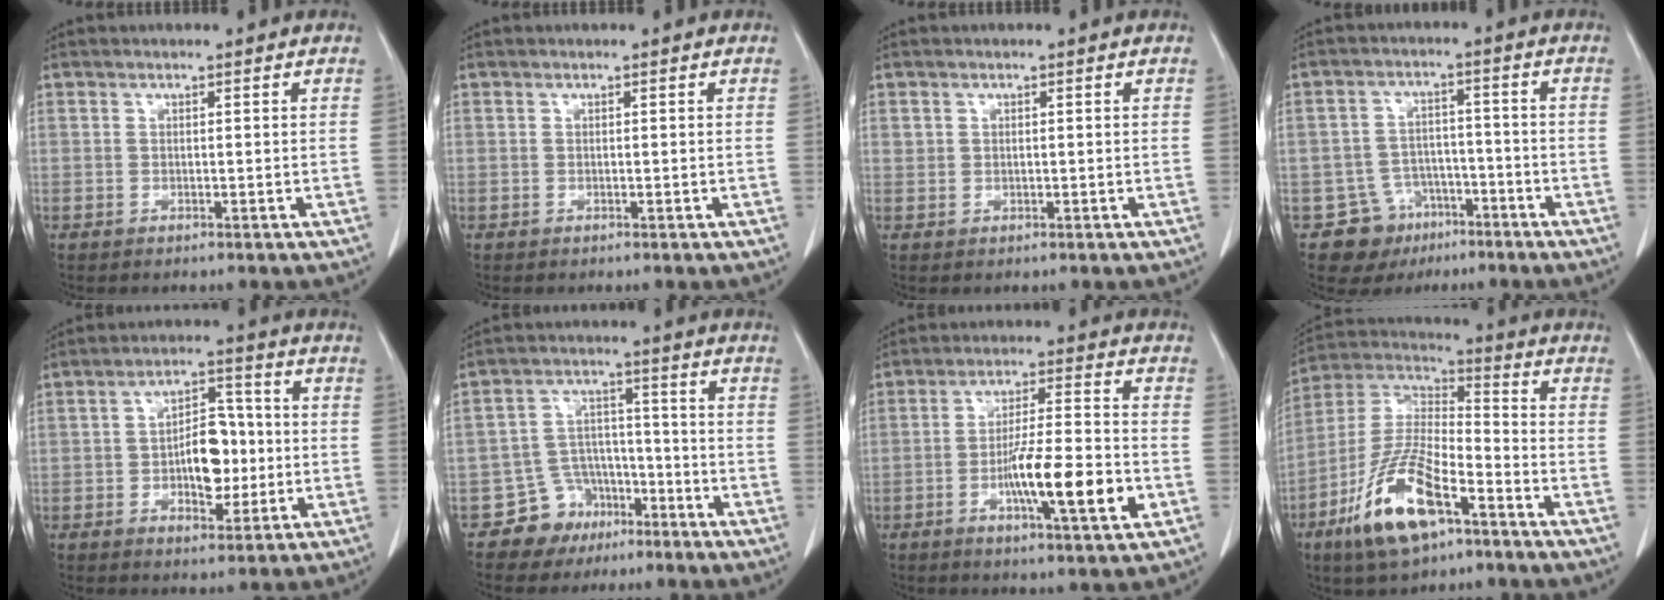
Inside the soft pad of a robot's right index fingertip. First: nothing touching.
{"total": 0.0}
{"total": 0.8, "force": [0.1, 0.8, 0.3], "torque": [-0.001, 0.010, 0.004]}
{"total": 7.4, "force": [-4.4, 6.0, 0.4], "torque": [0.002, 0.019, -0.062]}
{"total": 8.4, "force": [-1.1, 4.3, 7.1], "torque": [-0.115, 0.018, -0.014]}
{"total": 7.3, "force": [-4.7, 5.5, 0.8], "torque": [-0.006, 0.022, -0.074]}
{"total": 12.4, "force": [-3.8, 1.2, 11.8], "torque": [-0.198, -0.006, -0.064]}
{"total": 15.5, "force": [-8.3, 4.8, 12.2], "torque": [-0.254, -0.007, -0.152]}